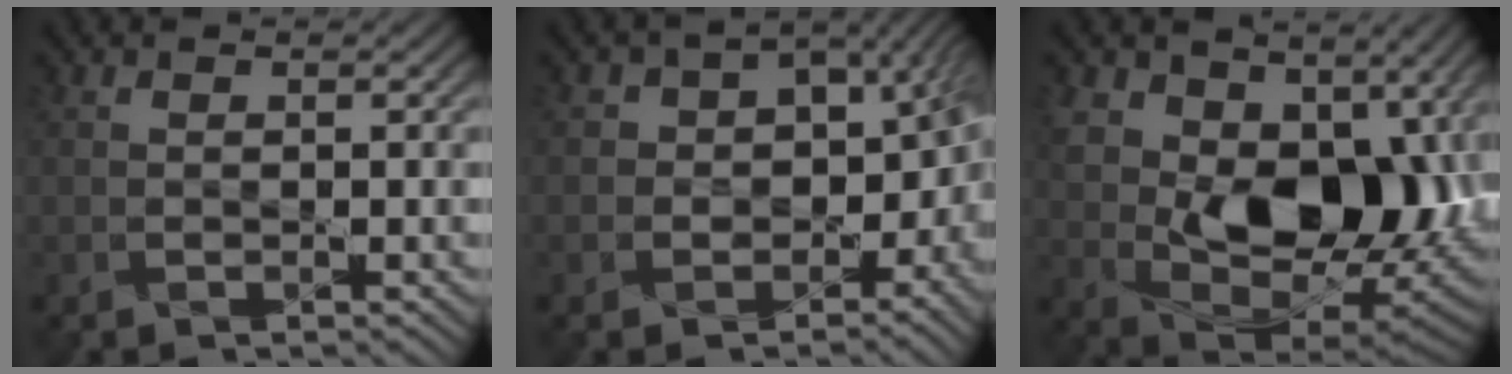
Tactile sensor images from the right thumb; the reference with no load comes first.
{"total": 10.9, "force": [-0.7, 8.8, 6.4], "torque": [-0.079, -0.011, -0.001]}
{"total": 15.2, "force": [2.7, 10.1, 11.1], "torque": [-0.200, -0.012, 0.052]}